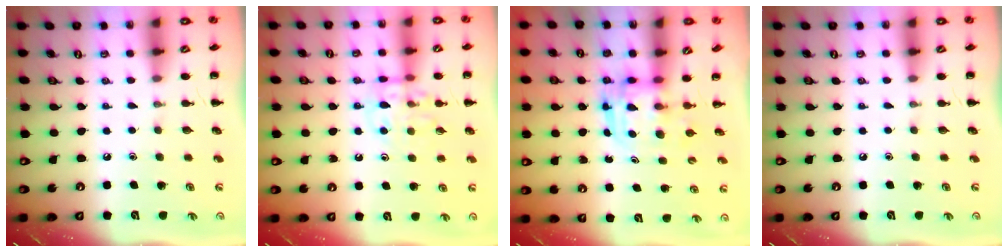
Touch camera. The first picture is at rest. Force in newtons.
{"total": 12.1, "press": 12.0, "slide": 1.4}
{"total": 3.0, "press": 3.0, "slide": 0.3}
{"total": 0.0}